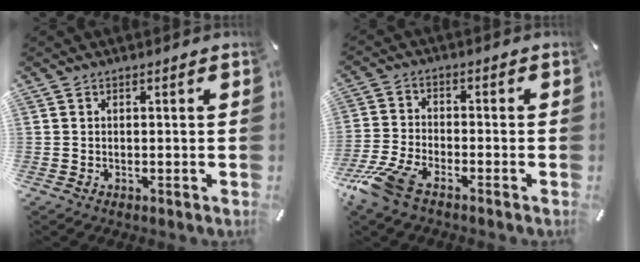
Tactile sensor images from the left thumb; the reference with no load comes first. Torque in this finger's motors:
{"motor_torque": [-0.79, 1.13, 0.38, 0.28, 0.12]}